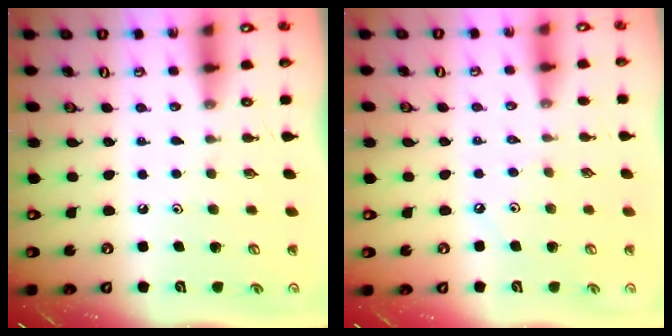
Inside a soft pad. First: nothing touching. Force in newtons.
{"total": 3.6, "press": 3.6, "slide": 0.6}